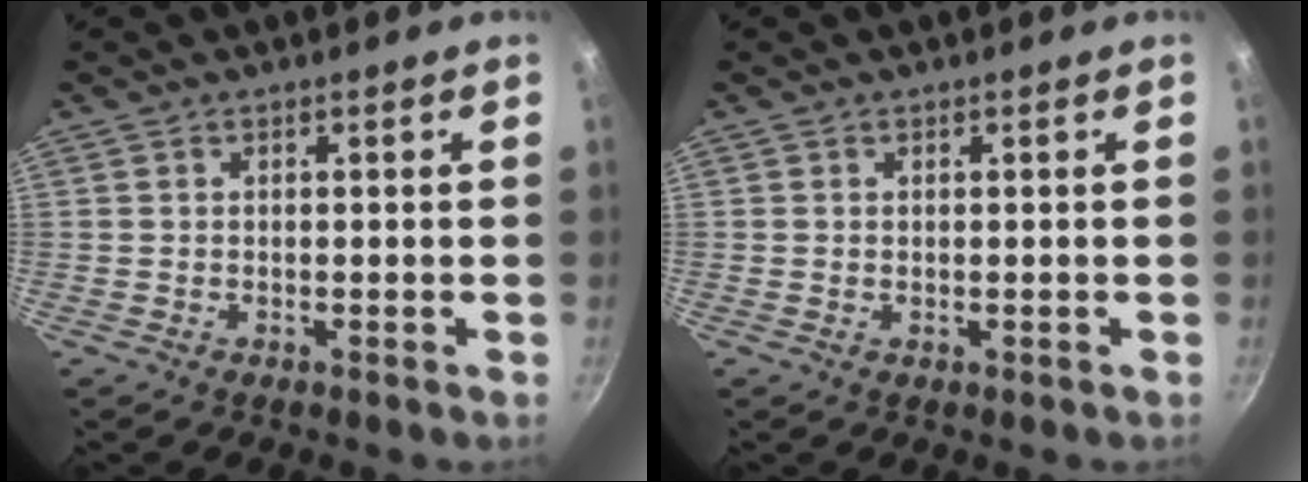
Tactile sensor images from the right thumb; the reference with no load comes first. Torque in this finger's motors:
{"motor_torque": [-0.15, 0.30, -0.28, -0.12, 0.02]}